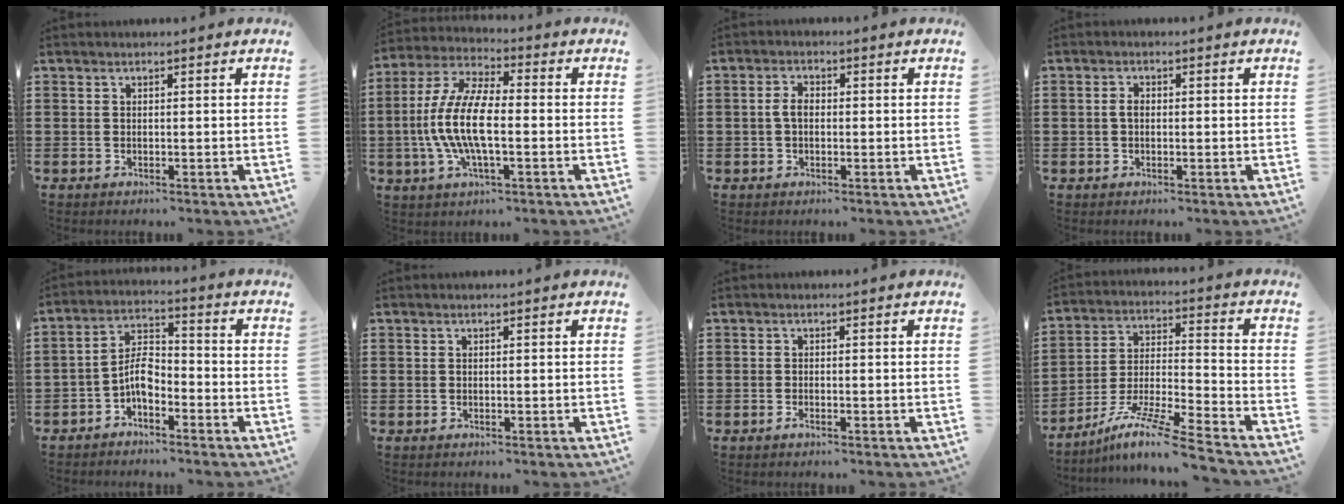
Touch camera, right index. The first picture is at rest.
{"total": 10.9, "force": [-1.8, 3.8, 10.0], "torque": [-0.232, -0.013, -0.041]}
{"total": 2.6, "force": [-0.1, 1.5, 2.1], "torque": [-0.049, 0.003, -0.005]}
{"total": 1.7, "force": [0.0, 1.0, 1.4], "torque": [-0.035, 0.002, -0.004]}
{"total": 5.4, "force": [-2.6, 2.5, 4.0], "torque": [-0.092, 0.006, -0.056]}
{"total": 0.0}
{"total": 0.8, "force": [-0.5, 0.0, 0.6], "torque": [-0.019, -0.009, -0.011]}
{"total": 10.4, "force": [-8.4, 0.3, 6.2], "torque": [-0.122, 0.003, -0.169]}